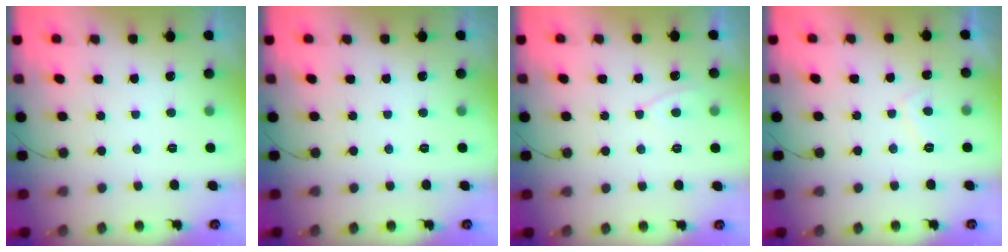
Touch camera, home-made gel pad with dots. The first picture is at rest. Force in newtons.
{"total": 0.0}
{"total": 2.9, "press": 2.9, "slide": 0.4}
{"total": 2.2, "press": 2.1, "slide": 0.8}